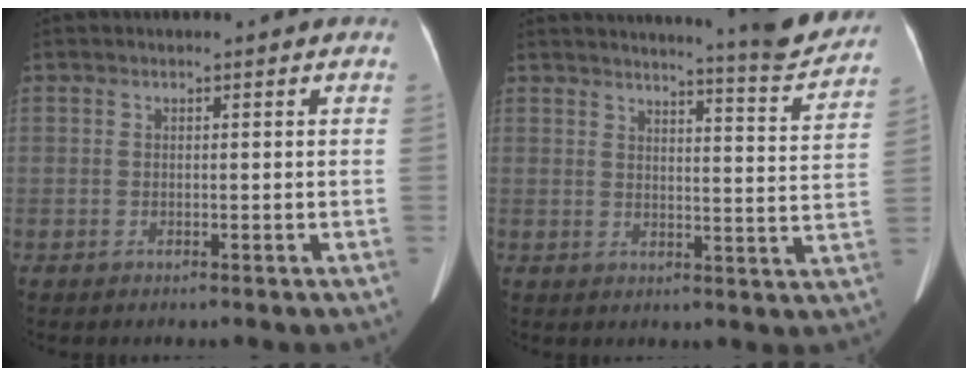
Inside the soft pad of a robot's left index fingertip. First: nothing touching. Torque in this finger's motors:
{"motor_torque": [-0.43, -0.89, -0.16, 0.01]}